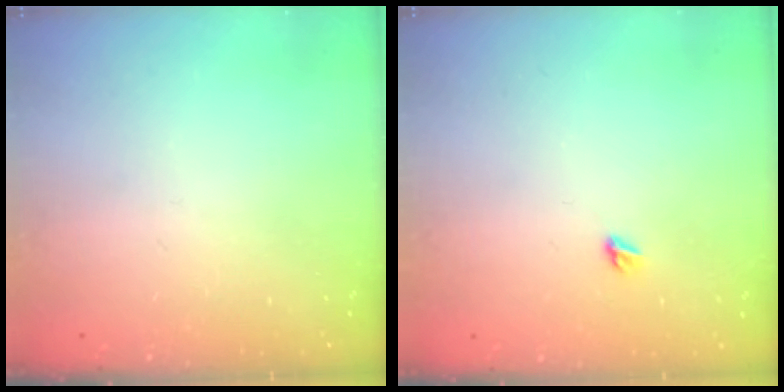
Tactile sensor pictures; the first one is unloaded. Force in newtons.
{"total": 4.2, "press": 4.2, "slide": 0.5}